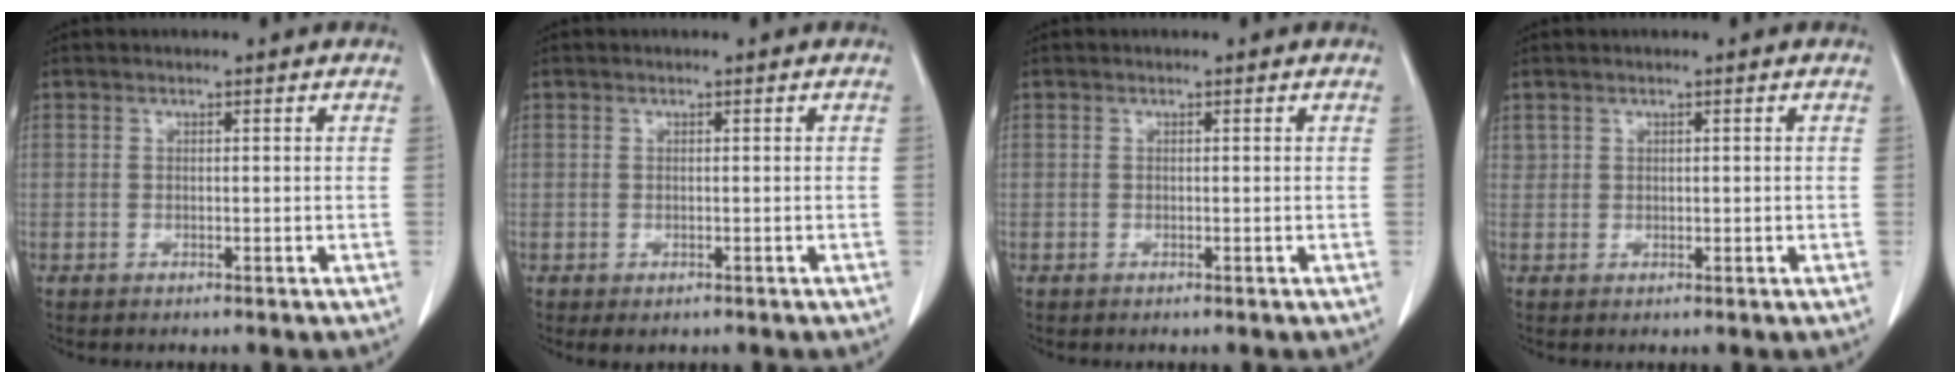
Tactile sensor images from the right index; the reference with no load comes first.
{"total": 1.2, "force": [-0.6, 0.7, 0.6], "torque": [-0.007, 0.000, -0.002]}
{"total": 0.0}
{"total": 0.9, "force": [0.6, 0.7, 0.2], "torque": [0.005, 0.004, 0.011]}